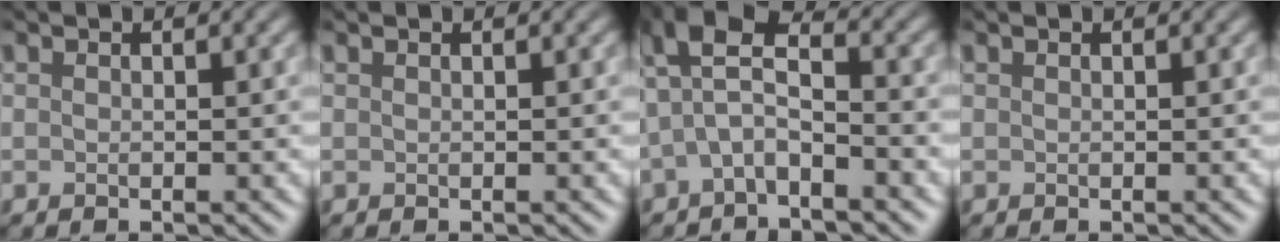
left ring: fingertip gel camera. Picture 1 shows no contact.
{"total": 0.0}
{"total": 4.1, "force": [-0.9, 2.0, 3.5], "torque": [-0.067, 0.020, -0.027]}
{"total": 0.0}